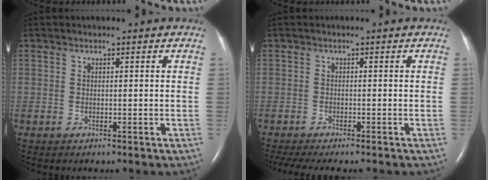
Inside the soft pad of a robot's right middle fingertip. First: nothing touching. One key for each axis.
{"total": 8.1, "fx": -6.8, "fy": 1.0, "fz": 4.2, "tx": -0.062, "ty": -0.012, "tz": -0.103}